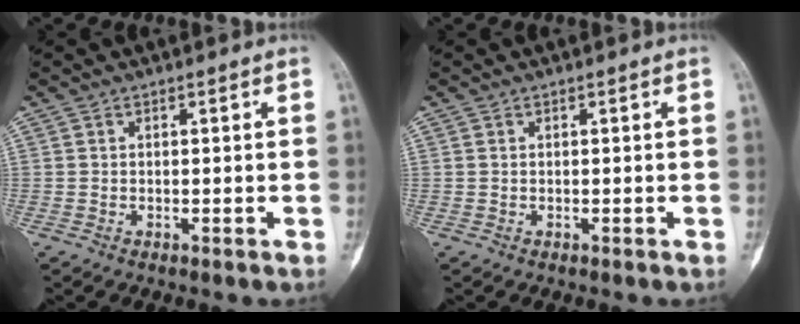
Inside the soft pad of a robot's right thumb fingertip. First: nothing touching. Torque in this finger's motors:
{"motor_torque": [0.23, 0.07, -0.09, -0.32, 0.03]}